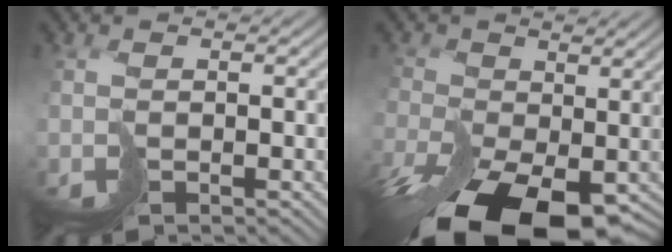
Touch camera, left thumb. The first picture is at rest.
{"total": 14.2, "force": [-7.5, 7.2, 9.7], "torque": [-0.208, -0.047, -0.101]}